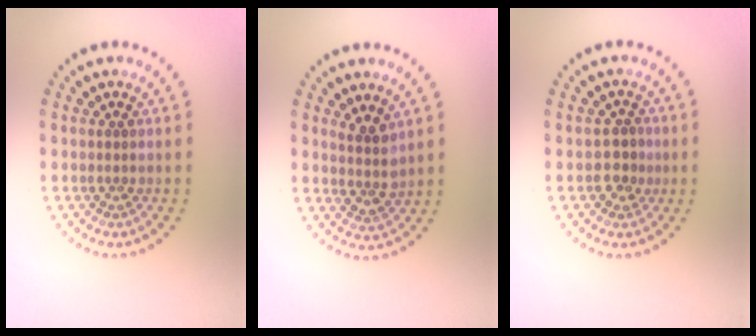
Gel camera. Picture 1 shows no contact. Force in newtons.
{"total": 2.4, "press": 1.8, "slide": 1.6}
{"total": 2.0, "press": 1.9, "slide": 0.7}